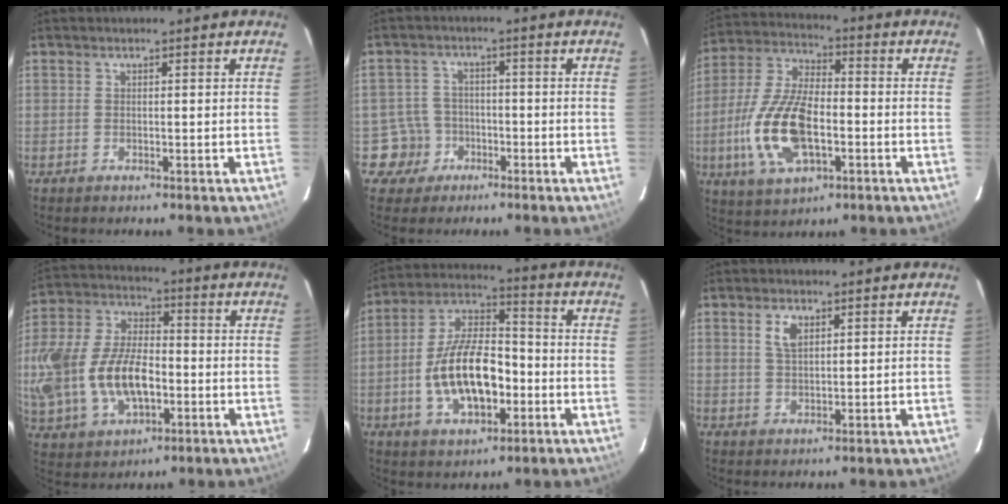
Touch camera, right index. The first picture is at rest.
{"total": 5.0, "force": [-1.9, 4.6, -0.2], "torque": [-0.003, 0.020, -0.031]}
{"total": 16.6, "force": [-4.1, 7.8, 14.1], "torque": [-0.307, -0.003, -0.074]}
{"total": 23.2, "force": [-4.2, 13.9, 18.2], "torque": [-0.423, -0.005, -0.060]}
{"total": 15.8, "force": [-3.9, 7.7, 13.2], "torque": [-0.261, 0.015, -0.062]}
{"total": 3.6, "force": [1.6, 1.9, 2.6], "torque": [-0.049, 0.005, 0.032]}